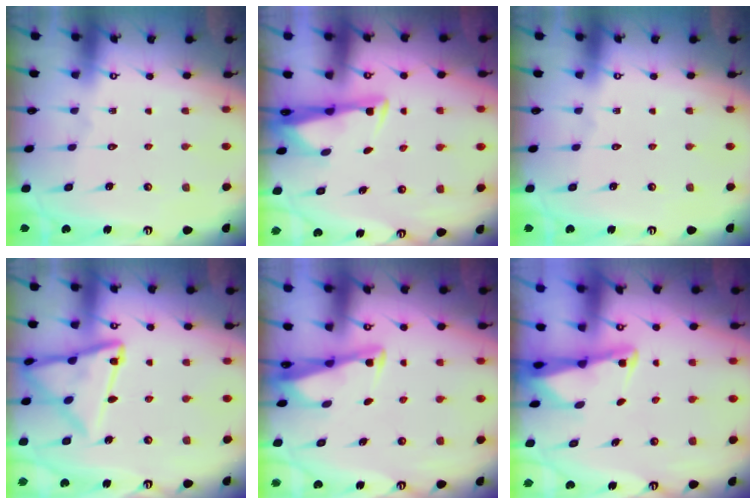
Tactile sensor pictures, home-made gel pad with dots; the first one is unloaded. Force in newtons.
{"total": 3.2, "press": 3.0, "slide": 0.9}
{"total": 0.0}
{"total": 15.1, "press": 15.1, "slide": 1.4}
{"total": 2.8, "press": 2.8, "slide": 0.3}
{"total": 2.3, "press": 2.3, "slide": 0.4}